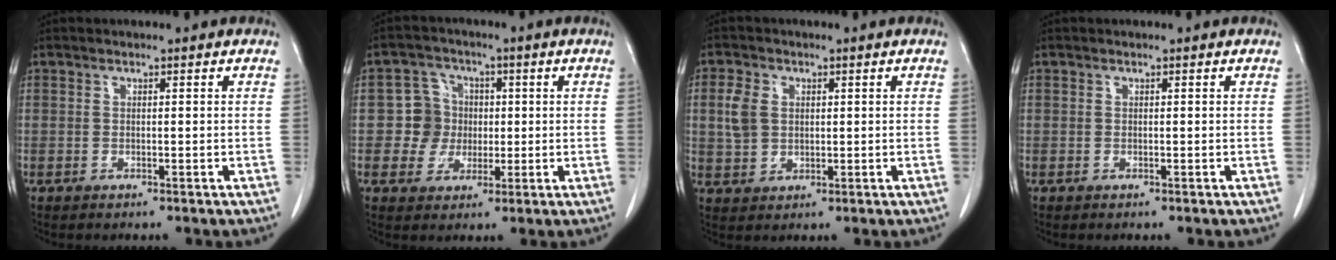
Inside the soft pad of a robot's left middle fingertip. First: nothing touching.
{"total": 5.7, "force": [0.2, 5.7, 0.9], "torque": [-0.018, 0.019, 0.004]}
{"total": 4.7, "force": [1.0, 3.5, 2.9], "torque": [-0.076, 0.006, 0.023]}
{"total": 0.0}